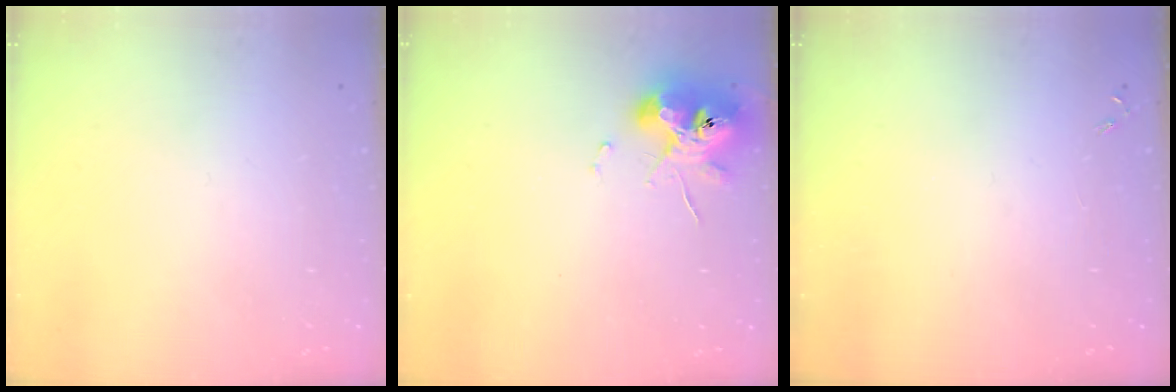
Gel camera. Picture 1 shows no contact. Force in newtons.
{"total": 10.6, "press": 10.5, "slide": 1.2}
{"total": 0.0}